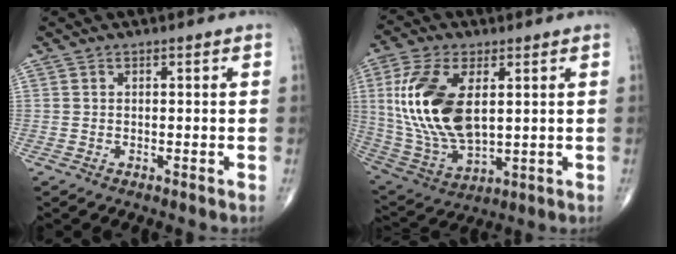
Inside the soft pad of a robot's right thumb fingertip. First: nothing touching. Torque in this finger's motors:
{"motor_torque": [-0.87, 1.89, 1.90, 0.75, 0.61]}